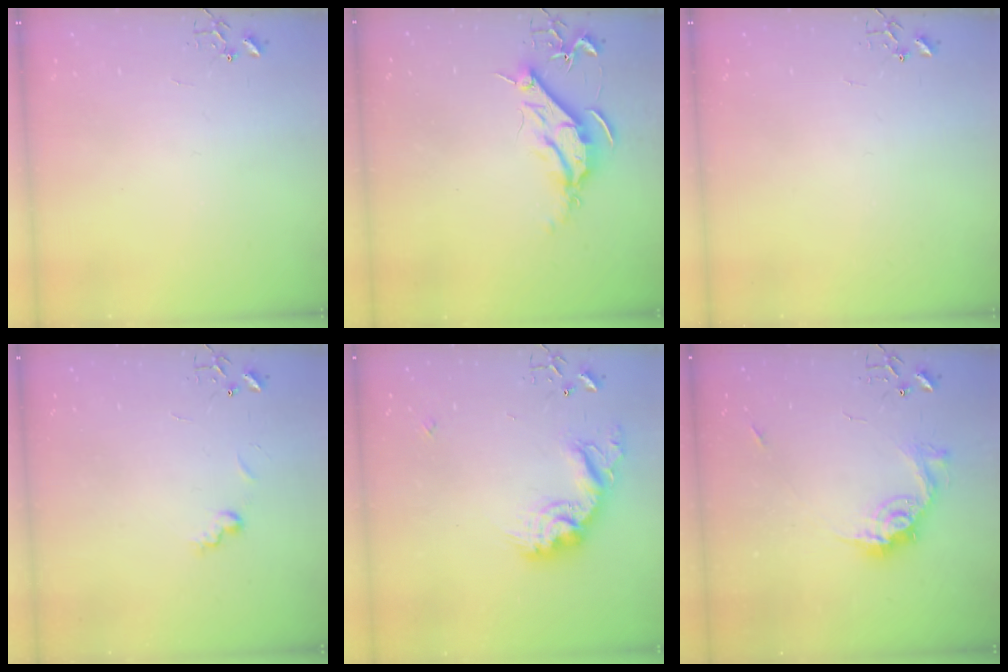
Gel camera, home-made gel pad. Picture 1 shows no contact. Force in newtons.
{"total": 9.5, "press": 9.4, "slide": 1.0}
{"total": 0.0}
{"total": 6.9, "press": 6.9, "slide": 0.7}
{"total": 17.9, "press": 17.8, "slide": 1.1}
{"total": 14.2, "press": 14.2, "slide": 1.3}